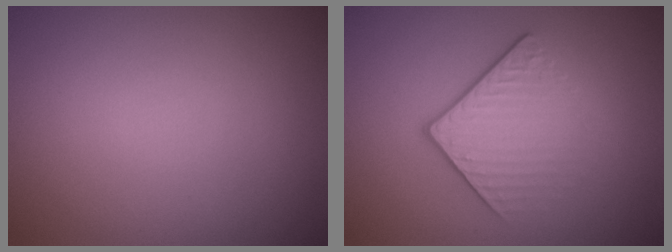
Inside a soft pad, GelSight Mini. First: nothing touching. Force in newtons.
{"total": 4.2, "press": 2.9, "slide": 3.1}